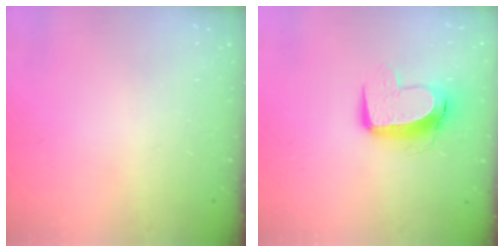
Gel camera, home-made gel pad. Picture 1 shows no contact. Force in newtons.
{"total": 11.1, "press": 11.0, "slide": 1.3}